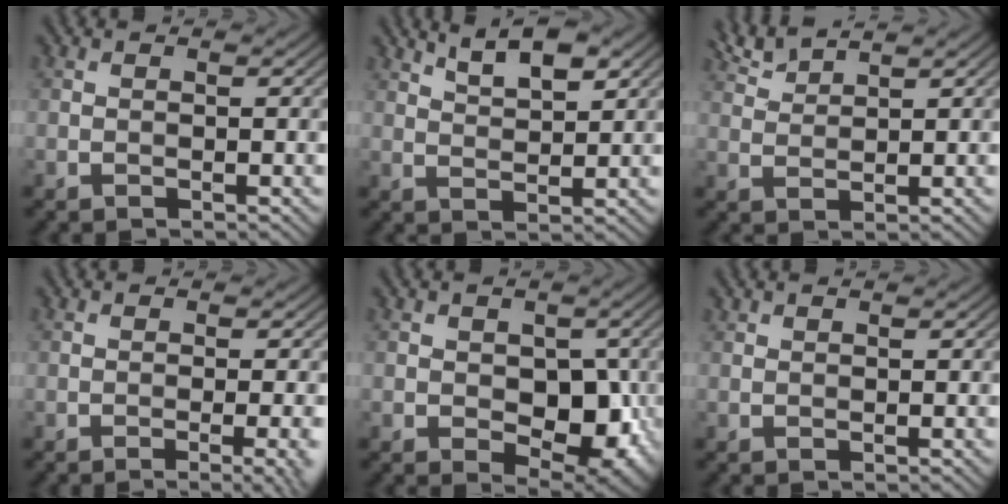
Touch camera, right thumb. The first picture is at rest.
{"total": 5.0, "force": [3.5, 1.6, 3.3], "torque": [-0.069, 0.004, 0.070]}
{"total": 3.3, "force": [2.9, 0.5, 1.5], "torque": [-0.040, 0.008, 0.066]}
{"total": 3.6, "force": [-0.8, 0.8, 3.4], "torque": [-0.043, 0.005, -0.013]}
{"total": 7.4, "force": [-0.8, 4.9, 5.5], "torque": [-0.086, -0.017, -0.005]}
{"total": 0.7, "force": [0.7, 0.1, 0.0], "torque": [-0.004, 0.001, 0.016]}